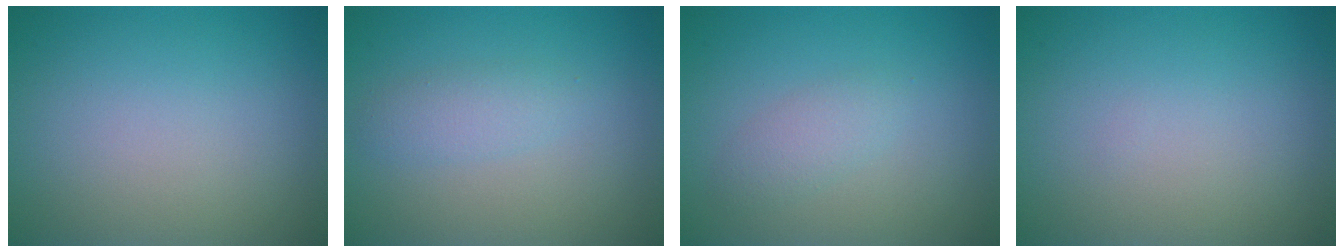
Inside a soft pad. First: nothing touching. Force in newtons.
{"total": 1.8, "press": 1.8, "slide": 0.0}
{"total": 1.7, "press": 1.6, "slide": 0.1}
{"total": 0.0}